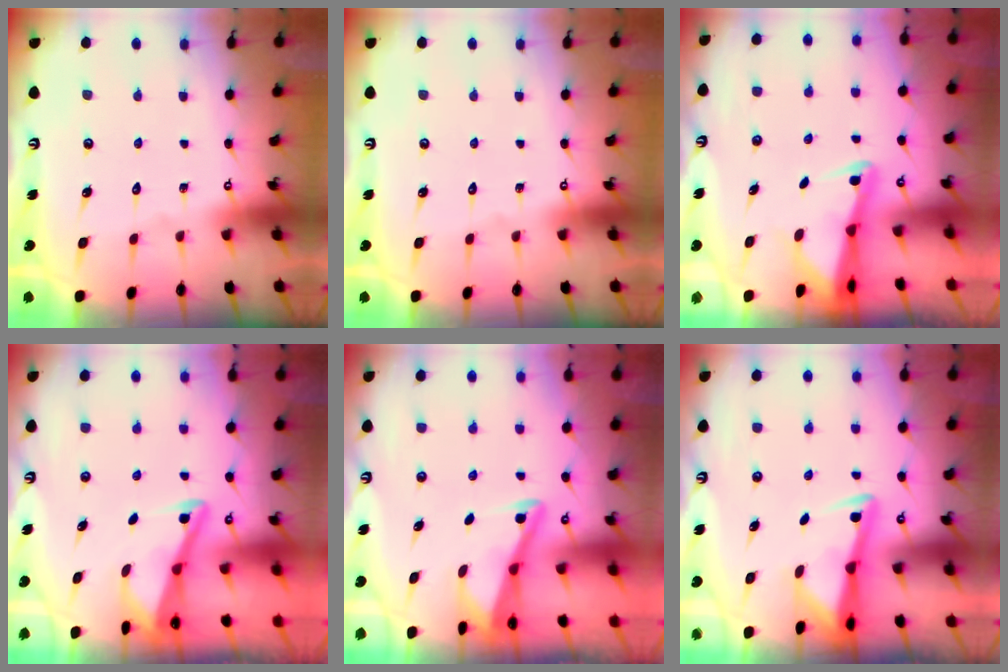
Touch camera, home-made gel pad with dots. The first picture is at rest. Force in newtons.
{"total": 0.0}
{"total": 2.4, "press": 2.3, "slide": 0.5}
{"total": 3.4, "press": 3.4, "slide": 0.3}
{"total": 2.9, "press": 2.9, "slide": 0.4}
{"total": 3.0, "press": 2.9, "slide": 0.5}